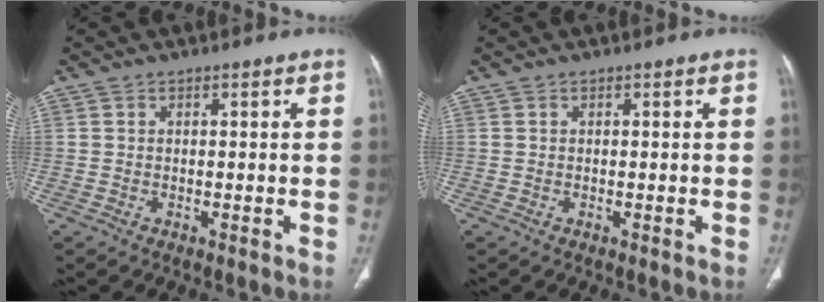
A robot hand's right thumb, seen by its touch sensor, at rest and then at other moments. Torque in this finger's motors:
{"motor_torque": [0.00, 0.00, 0.00, 0.00, 0.01]}